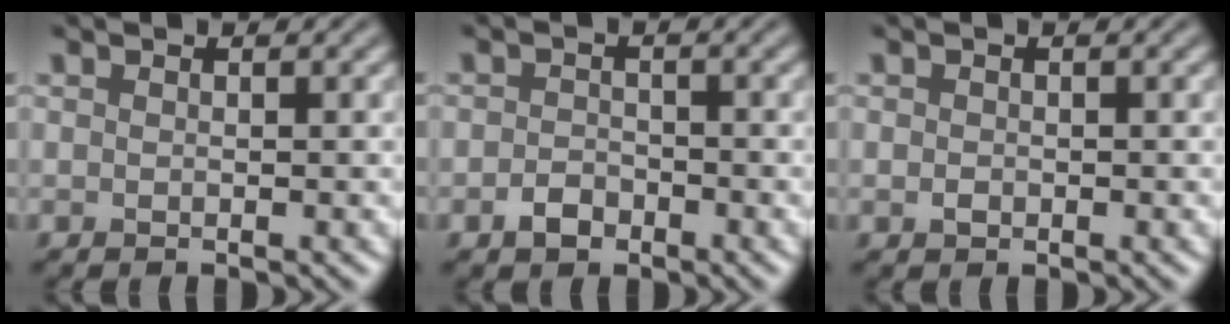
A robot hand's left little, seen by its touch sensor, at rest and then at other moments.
{"total": 1.9, "force": [-1.2, 1.3, 0.7], "torque": [-0.008, 0.002, -0.030]}
{"total": 0.8, "force": [-0.1, 0.7, 0.4], "torque": [-0.007, 0.000, -0.006]}